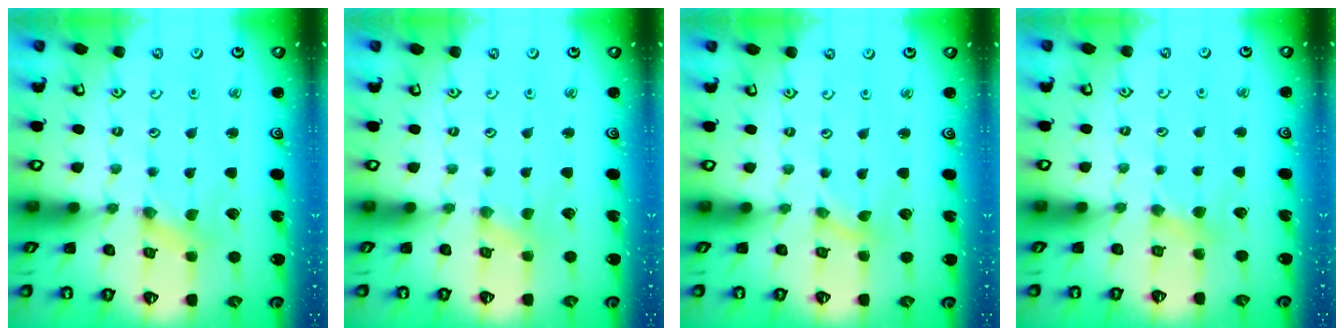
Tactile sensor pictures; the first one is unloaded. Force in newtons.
{"total": 0.6, "press": 0.6, "slide": 0.1}
{"total": 0.0}
{"total": 2.7, "press": 2.7, "slide": 0.4}